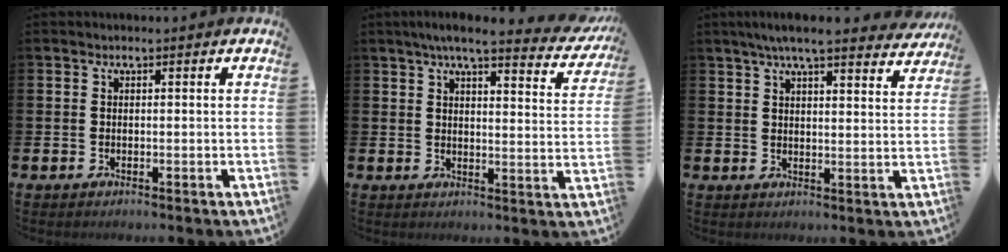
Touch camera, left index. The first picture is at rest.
{"total": 5.8, "force": [5.0, 0.7, 2.7], "torque": [-0.057, -0.027, 0.082]}
{"total": 6.4, "force": [5.8, 0.6, 2.7], "torque": [-0.055, -0.022, 0.100]}